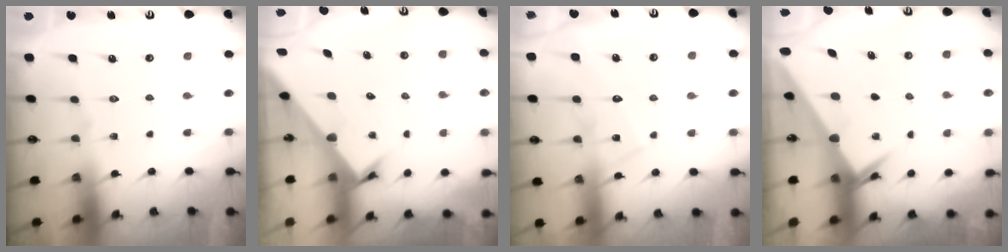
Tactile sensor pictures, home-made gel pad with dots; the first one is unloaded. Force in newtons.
{"total": 2.7, "press": 2.7, "slide": 0.3}
{"total": 9.8, "press": 9.8, "slide": 0.8}
{"total": 2.6, "press": 2.6, "slide": 0.2}